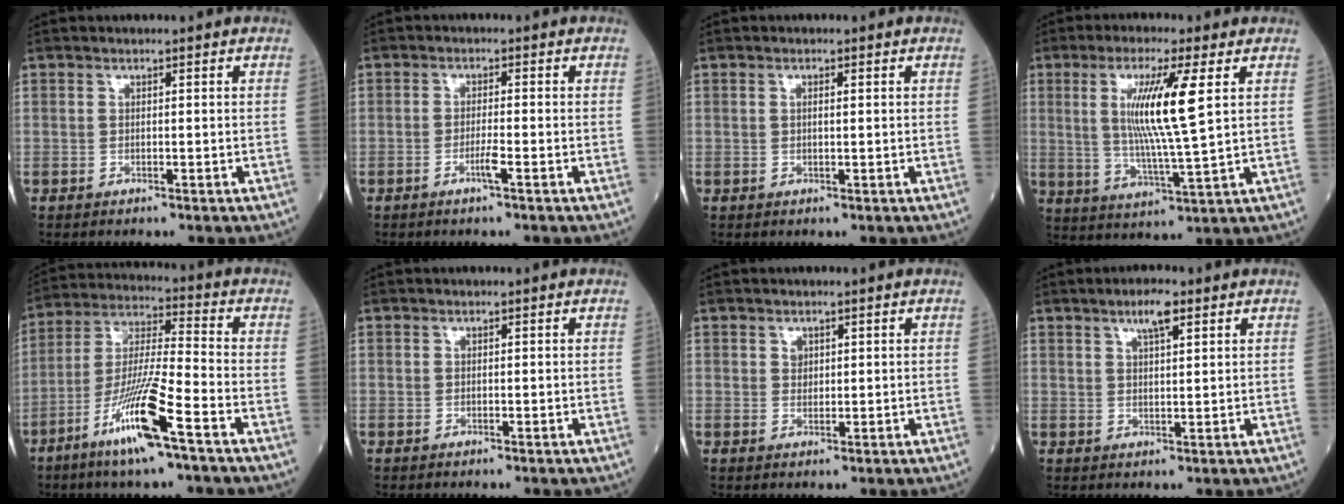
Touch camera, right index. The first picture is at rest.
{"total": 2.2, "force": [-1.3, -0.2, 1.8], "torque": [-0.035, -0.003, -0.028]}
{"total": 1.0, "force": [0.2, 0.2, 0.9], "torque": [-0.022, 0.001, 0.004]}
{"total": 10.8, "force": [2.8, -0.5, 10.5], "torque": [-0.207, -0.009, 0.052]}
{"total": 12.7, "force": [-6.9, 0.3, 10.7], "torque": [-0.212, -0.018, -0.134]}
{"total": 0.0}
{"total": 1.2, "force": [0.5, 0.9, 0.5], "torque": [-0.002, -0.002, 0.006]}
{"total": 4.0, "force": [2.4, 0.8, 3.1], "torque": [-0.057, 0.004, 0.040]}